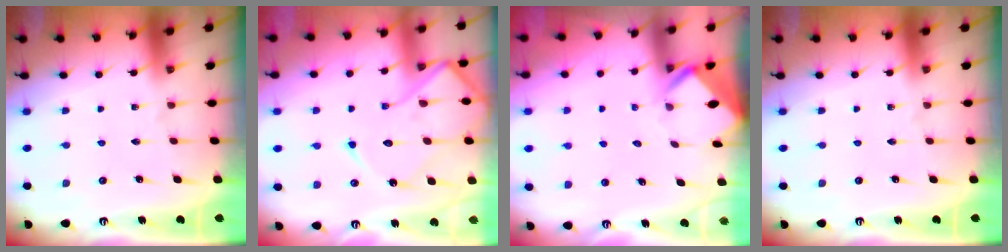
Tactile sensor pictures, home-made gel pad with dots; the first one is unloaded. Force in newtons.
{"total": 14.8, "press": 14.7, "slide": 1.4}
{"total": 2.9, "press": 2.9, "slide": 0.3}
{"total": 0.0}